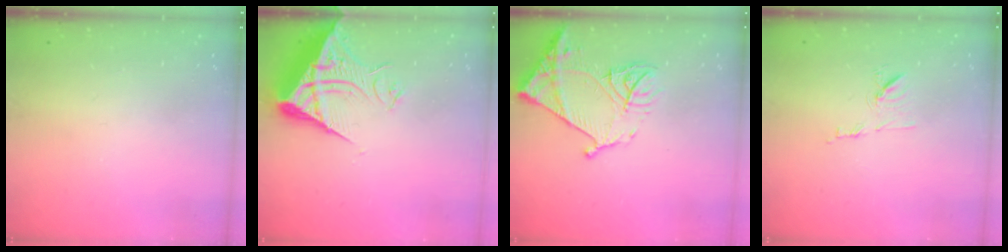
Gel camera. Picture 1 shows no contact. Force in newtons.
{"total": 10.6, "press": 10.5, "slide": 1.1}
{"total": 15.0, "press": 14.9, "slide": 1.6}
{"total": 7.5, "press": 7.5, "slide": 0.8}